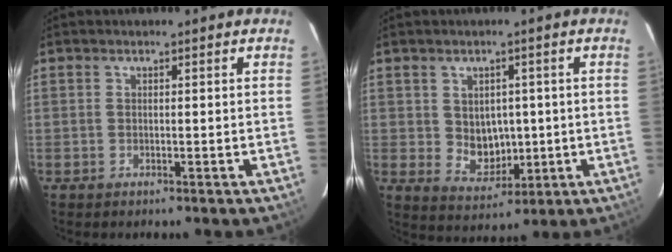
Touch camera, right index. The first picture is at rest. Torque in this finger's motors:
{"motor_torque": [0.22, 0.00, 0.20, 0.04]}